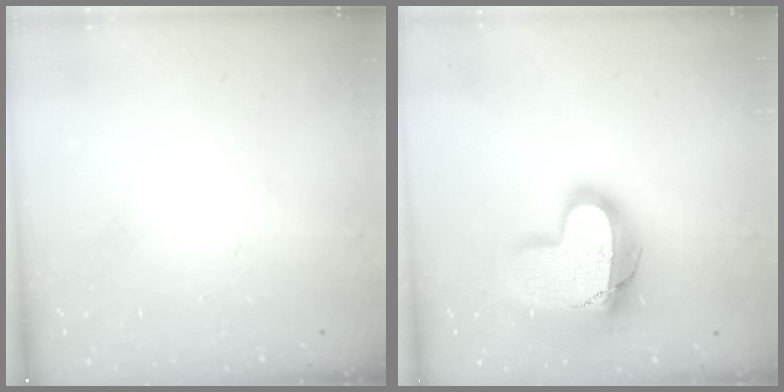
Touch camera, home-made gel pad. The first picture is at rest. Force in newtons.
{"total": 20.3, "press": 20.3, "slide": 1.5}